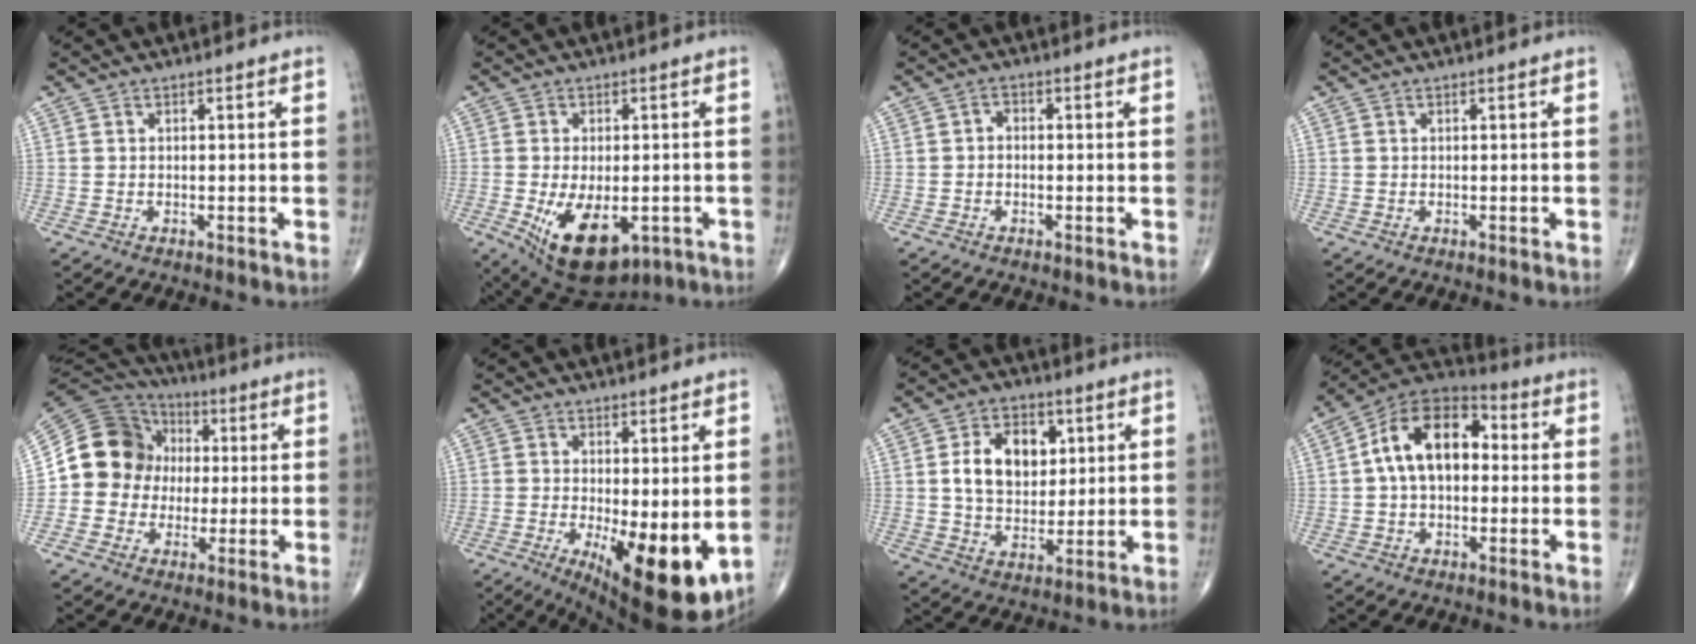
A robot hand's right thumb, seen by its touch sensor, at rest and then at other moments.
{"total": 13.9, "force": [-4.8, 7.5, 10.7], "torque": [-0.167, -0.006, -0.054]}
{"total": 1.6, "force": [-0.3, 1.2, 1.0], "torque": [-0.007, 0.009, -0.011]}
{"total": 0.0}
{"total": 13.9, "force": [0.2, 12.7, 5.7], "torque": [-0.081, 0.031, -0.002]}
{"total": 13.8, "force": [-2.6, 5.0, 12.6], "torque": [-0.181, -0.031, -0.023]}
{"total": 11.9, "force": [2.9, 8.3, 8.1], "torque": [-0.098, -0.006, 0.052]}
{"total": 14.7, "force": [1.4, 9.3, 11.4], "torque": [-0.171, 0.038, 0.008]}